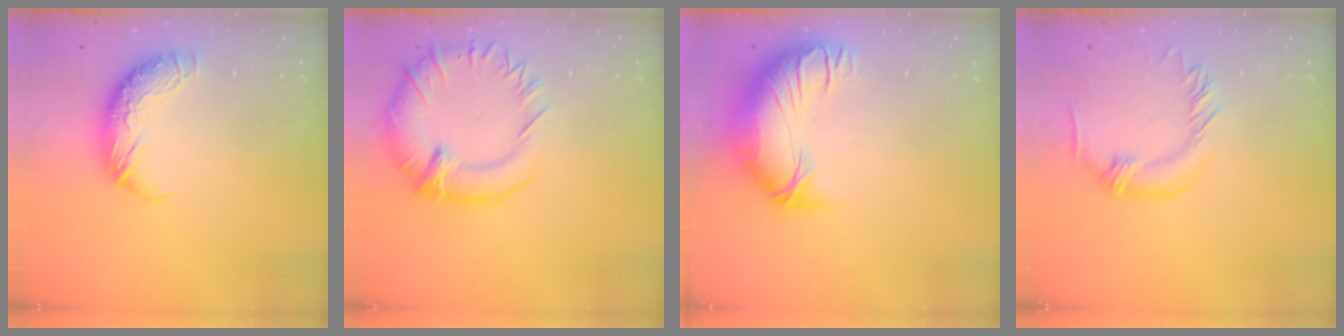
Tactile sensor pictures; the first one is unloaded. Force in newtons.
{"total": 8.5, "press": 7.8, "slide": 3.4}
{"total": 3.7, "press": 2.2, "slide": 3.0}
{"total": 0.0}